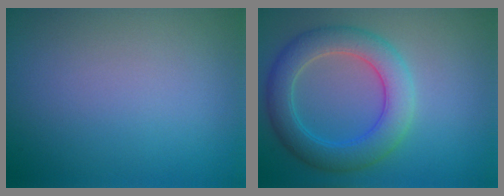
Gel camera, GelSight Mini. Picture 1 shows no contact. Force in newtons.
{"total": 5.3, "press": 5.3, "slide": 0.1}